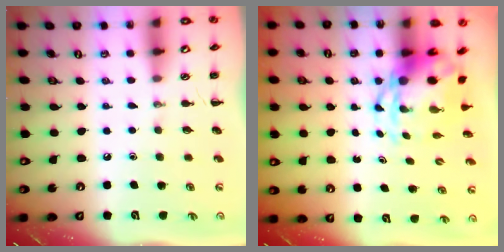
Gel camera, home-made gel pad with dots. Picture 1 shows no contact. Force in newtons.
{"total": 5.9, "press": 5.6, "slide": 2.0}